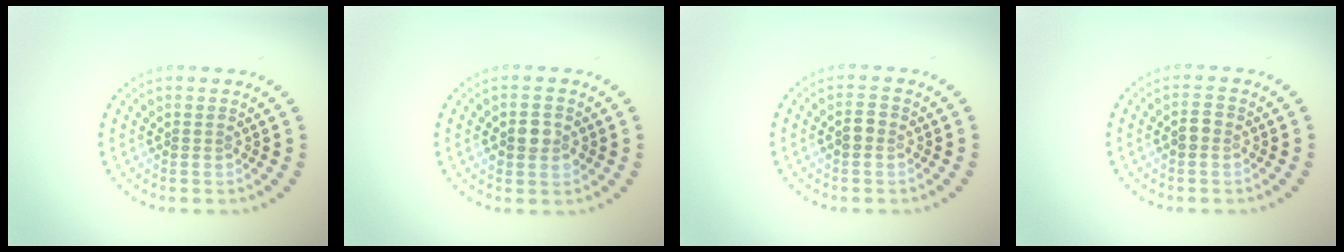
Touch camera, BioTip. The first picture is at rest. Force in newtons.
{"total": 2.6, "press": 2.6, "slide": 0.2}
{"total": 1.5, "press": 1.5, "slide": 0.1}
{"total": 1.5, "press": 1.5, "slide": 0.1}